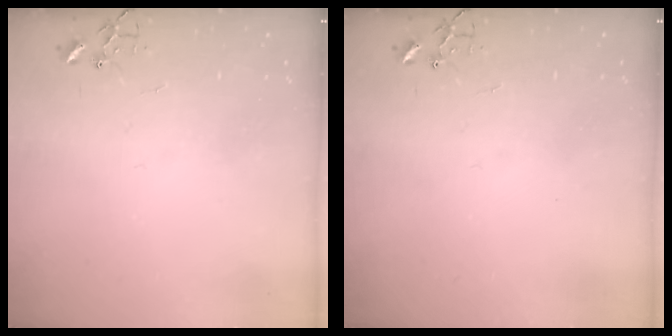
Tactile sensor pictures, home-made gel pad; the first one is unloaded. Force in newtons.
{"total": 0.0}